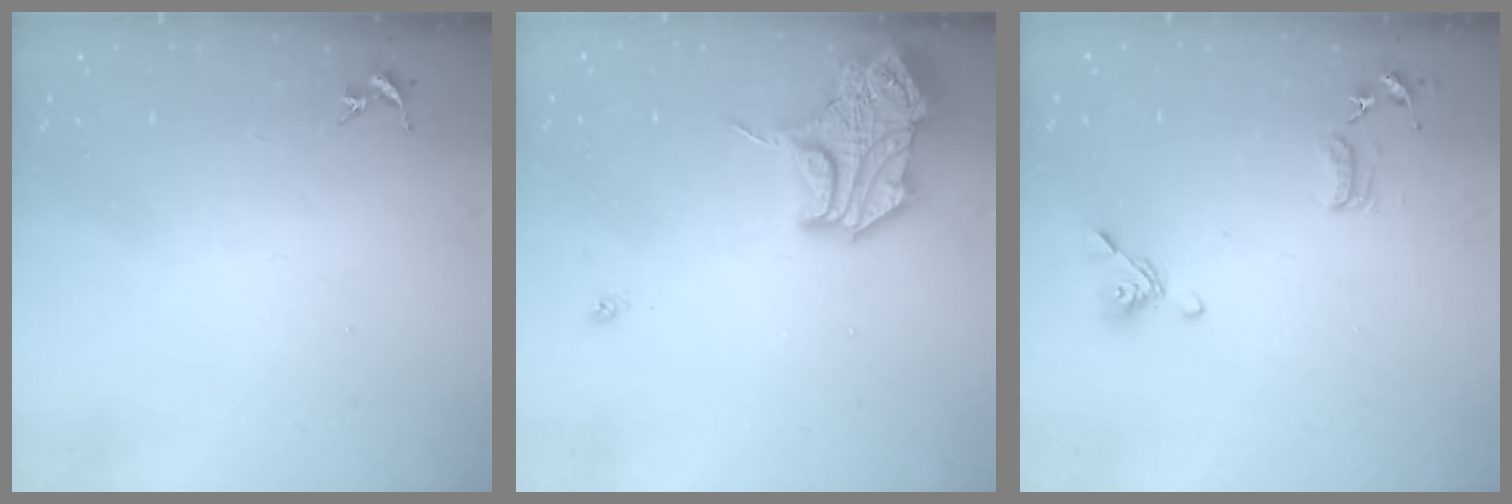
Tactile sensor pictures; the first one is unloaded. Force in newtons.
{"total": 17.8, "press": 17.7, "slide": 2.0}
{"total": 12.9, "press": 12.8, "slide": 1.9}